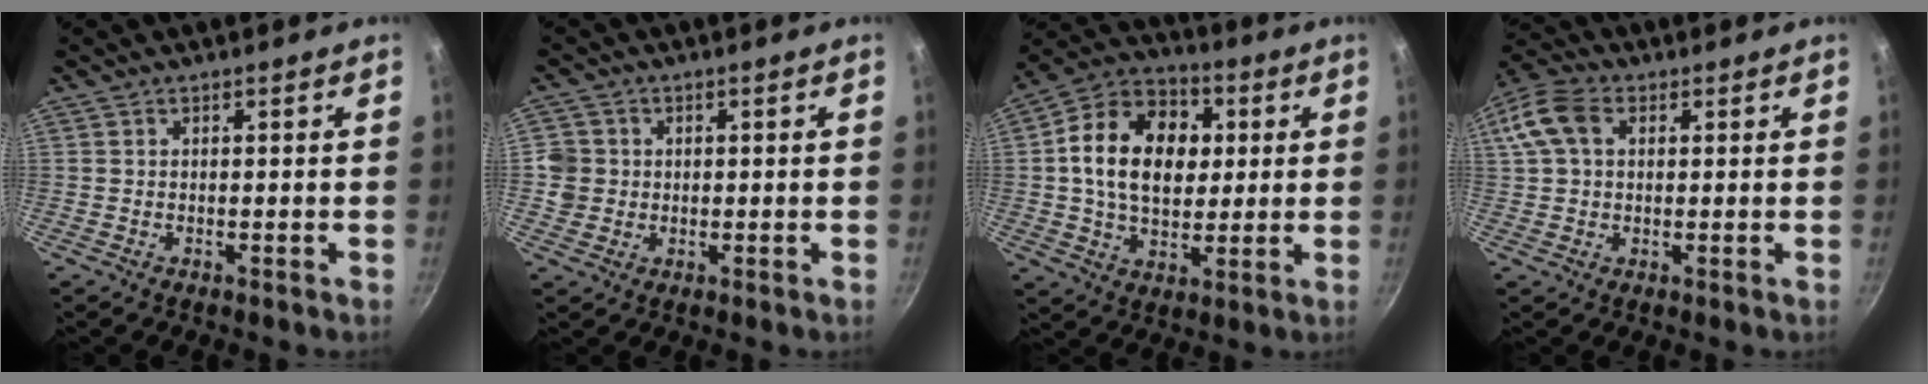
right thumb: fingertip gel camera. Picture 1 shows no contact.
{"total": 5.0, "force": [0.2, 4.8, 1.3], "torque": [0.005, 0.010, -0.001]}
{"total": 17.9, "force": [2.6, 12.7, 12.4], "torque": [-0.178, 0.015, 0.032]}
{"total": 10.2, "force": [2.7, 7.1, 6.8], "torque": [-0.139, 0.024, 0.039]}